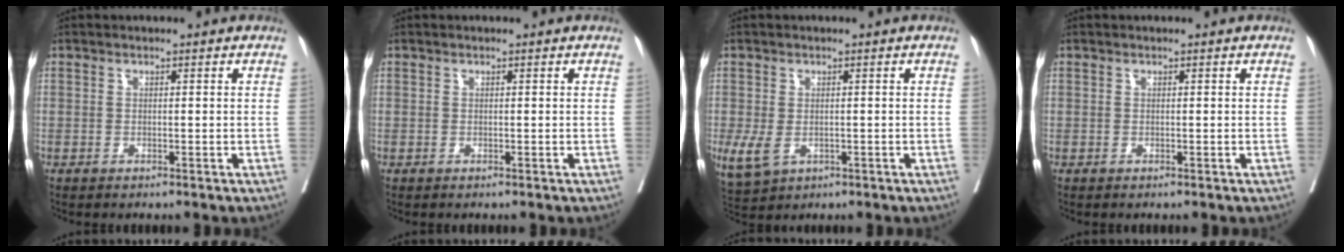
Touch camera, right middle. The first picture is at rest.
{"total": 0.0}
{"total": 5.0, "force": [-1.4, 3.2, 3.6], "torque": [-0.078, -0.010, -0.014]}
{"total": 0.0}